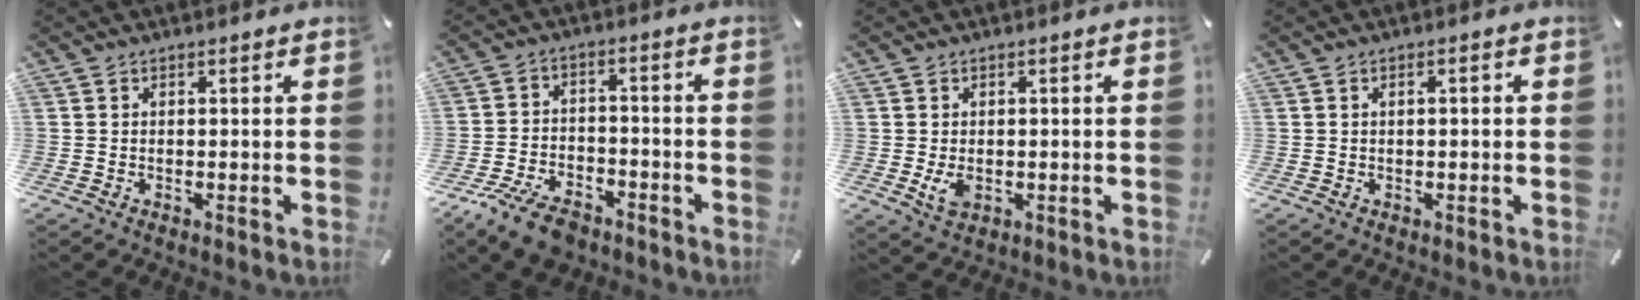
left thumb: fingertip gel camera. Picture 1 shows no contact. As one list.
[{"total": 9.5, "force": [-7.0, 4.5, 4.6], "torque": [-0.089, 0.036, -0.131]}, {"total": 3.5, "force": [-0.6, 2.5, 2.4], "torque": [-0.047, -0.004, -0.013]}, {"total": 1.3, "force": [-0.2, 0.5, 1.2], "torque": [-0.020, 0.003, -0.004]}]